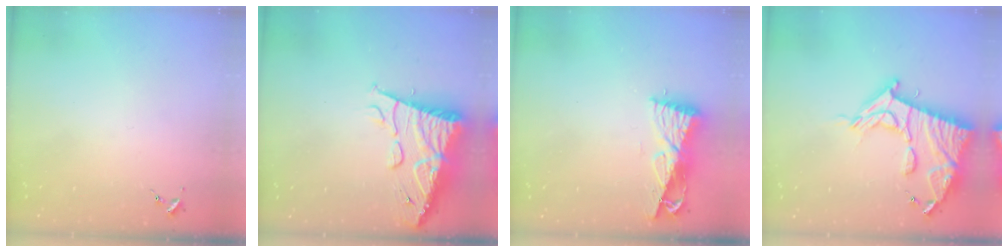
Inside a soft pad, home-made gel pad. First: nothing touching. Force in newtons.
{"total": 16.3, "press": 16.3, "slide": 1.7}
{"total": 9.3, "press": 9.3, "slide": 1.0}
{"total": 19.3, "press": 19.3, "slide": 1.6}